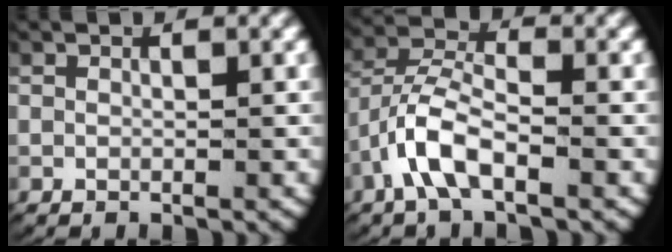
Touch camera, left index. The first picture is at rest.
{"total": 4.1, "force": [-1.1, 2.4, 3.2], "torque": [-0.078, -0.004, -0.024]}